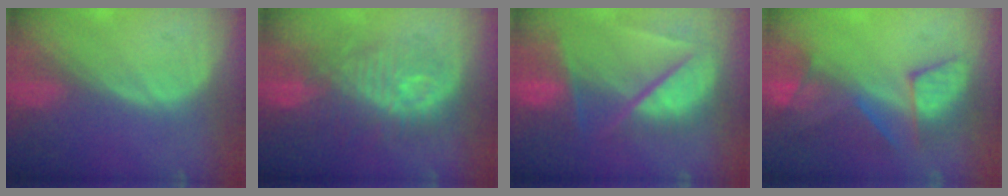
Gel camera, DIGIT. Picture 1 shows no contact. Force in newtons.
{"total": 9.7, "press": 9.7, "slide": 0.7}
{"total": 9.7, "press": 8.3, "slide": 5.0}
{"total": 8.2, "press": 7.9, "slide": 2.4}